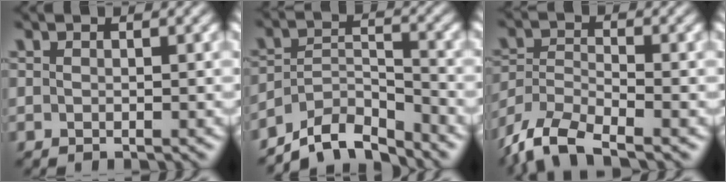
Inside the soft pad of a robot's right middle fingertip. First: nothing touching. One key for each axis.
{"total": 6.2, "fx": -5.4, "fy": 1.7, "fz": 2.5, "tx": -0.039, "ty": -0.005, "tz": -0.101}
{"total": 7.1, "fx": -5.4, "fy": 2.3, "fz": 4.0, "tx": -0.079, "ty": -0.009, "tz": -0.114}